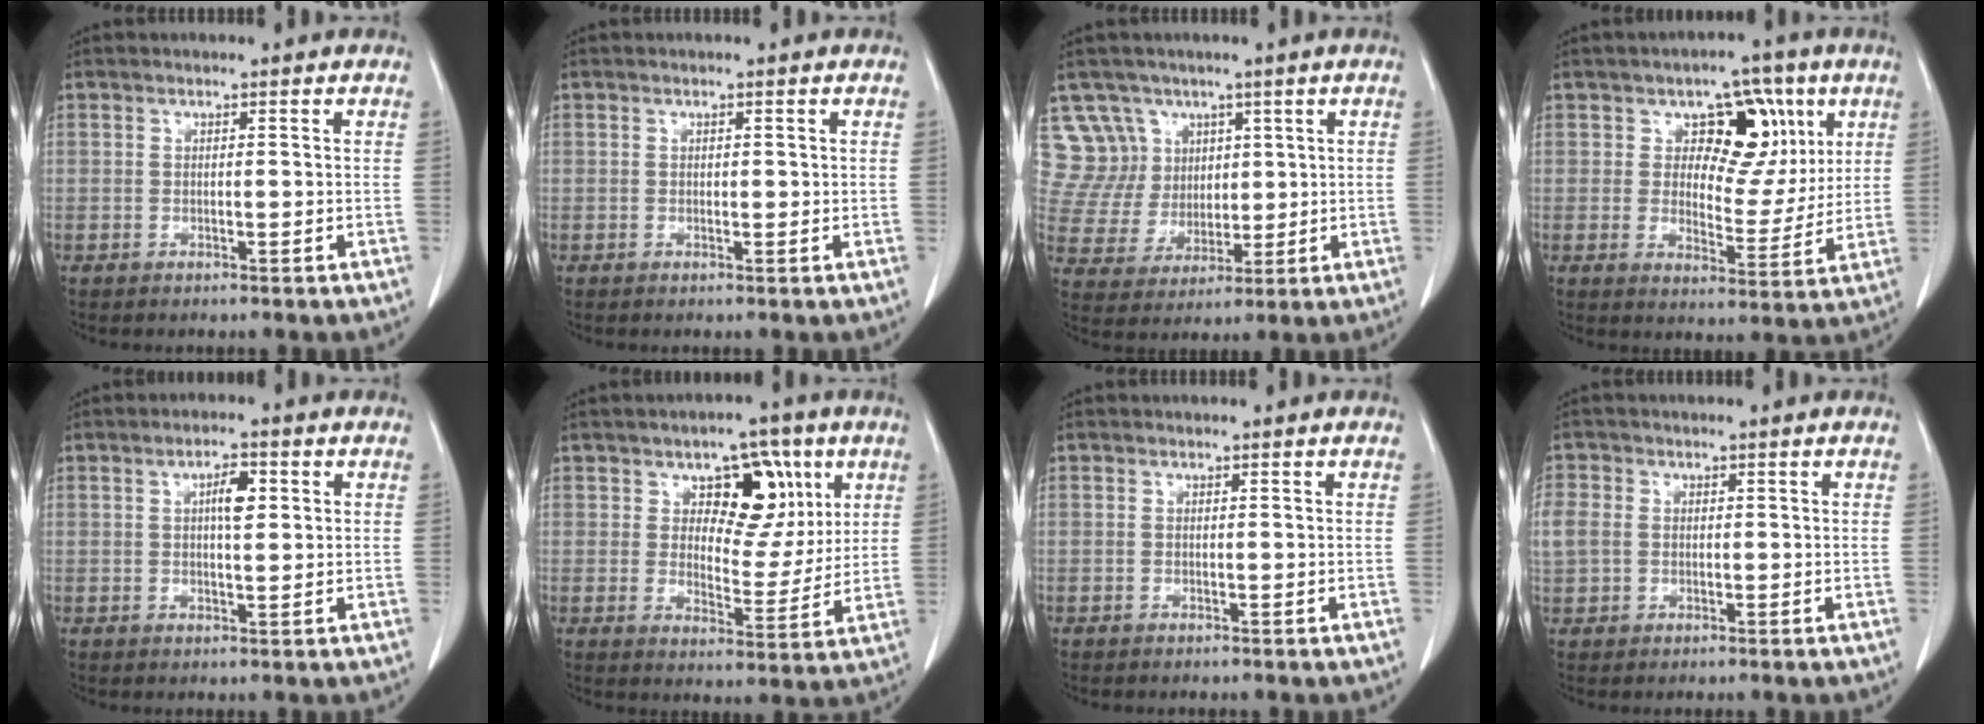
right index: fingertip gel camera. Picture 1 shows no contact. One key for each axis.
{"total": 0.7, "fx": 0.2, "fy": 0.4, "fz": 0.5, "tx": -0.004, "ty": 0.001, "tz": 0.003}
{"total": 9.5, "fx": 5.3, "fy": 7.8, "fz": -0.1, "tx": -0.006, "ty": 0.028, "tz": 0.114}
{"total": 10.2, "fx": 4.1, "fy": 6.1, "fz": 7.0, "tx": -0.079, "ty": 0.016, "tz": 0.062}
{"total": 3.8, "fx": 1.0, "fy": 1.2, "fz": 3.5, "tx": -0.058, "ty": 0.006, "tz": 0.015}
{"total": 10.4, "fx": 4.4, "fy": 5.7, "fz": 7.5, "tx": -0.091, "ty": 0.015, "tz": 0.069}
{"total": 0.0}
{"total": 4.6, "fx": 0.4, "fy": 4.0, "fz": 2.3, "tx": -0.075, "ty": 0.015, "tz": 0.014}